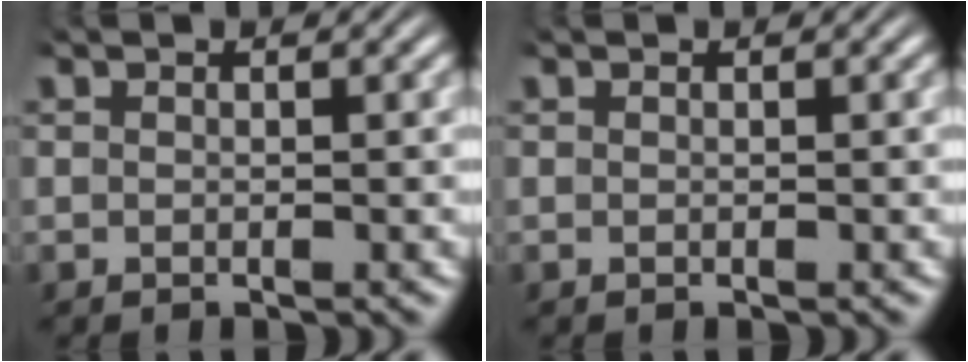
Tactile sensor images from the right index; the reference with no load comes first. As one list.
[{"total": 0.0}]